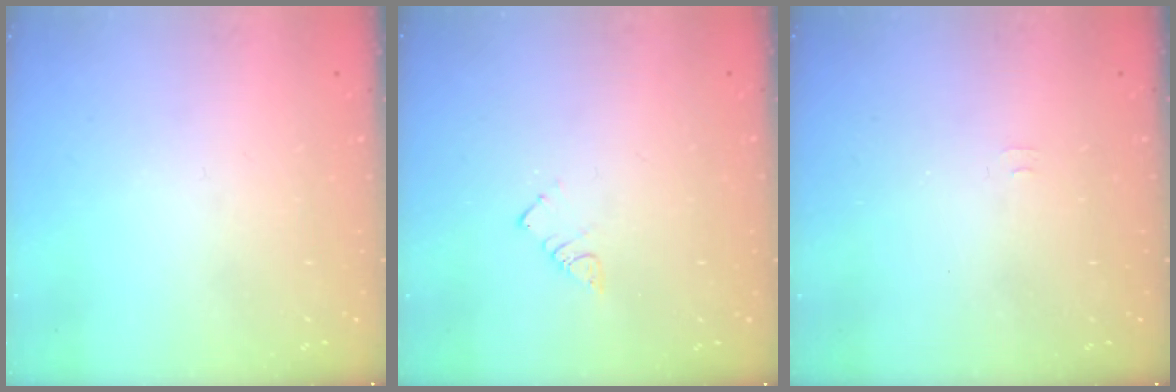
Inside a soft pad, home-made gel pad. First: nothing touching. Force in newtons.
{"total": 3.4, "press": 3.4, "slide": 0.0}
{"total": 3.2, "press": 3.1, "slide": 0.4}